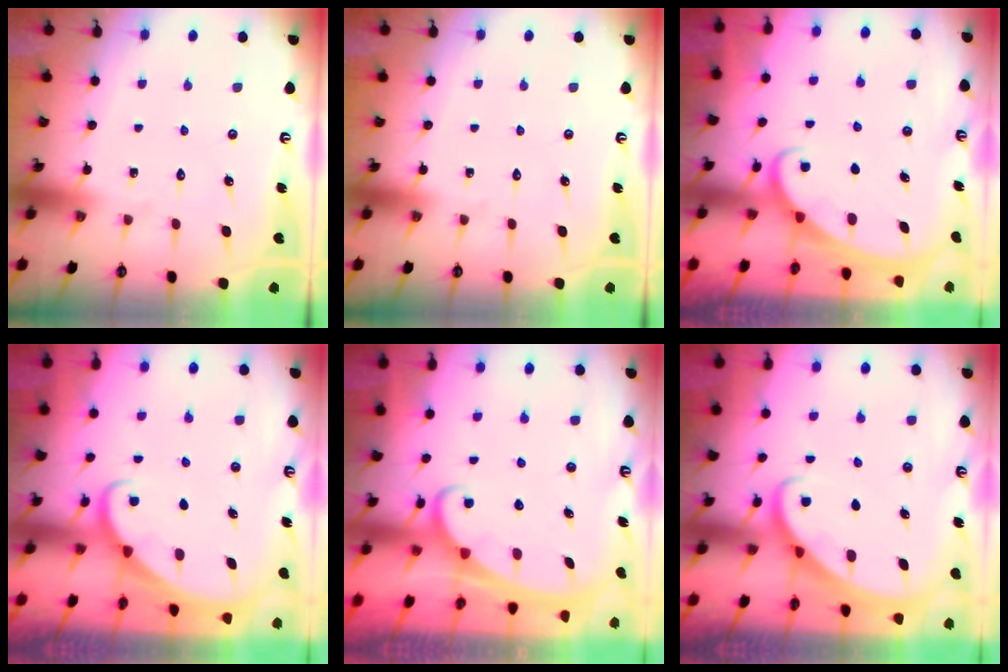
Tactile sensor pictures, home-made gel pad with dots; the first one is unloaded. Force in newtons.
{"total": 0.0}
{"total": 2.1, "press": 2.1, "slide": 0.1}
{"total": 2.0, "press": 2.0, "slide": 0.3}
{"total": 2.4, "press": 2.4, "slide": 0.3}
{"total": 2.7, "press": 2.6, "slide": 0.2}